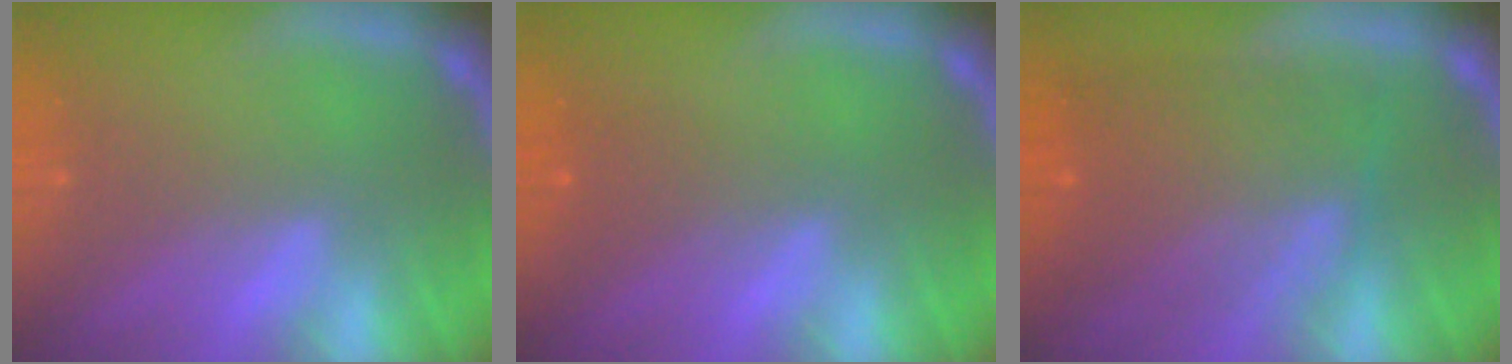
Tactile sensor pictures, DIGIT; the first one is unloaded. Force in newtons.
{"total": 2.0}
{"total": 8.1}